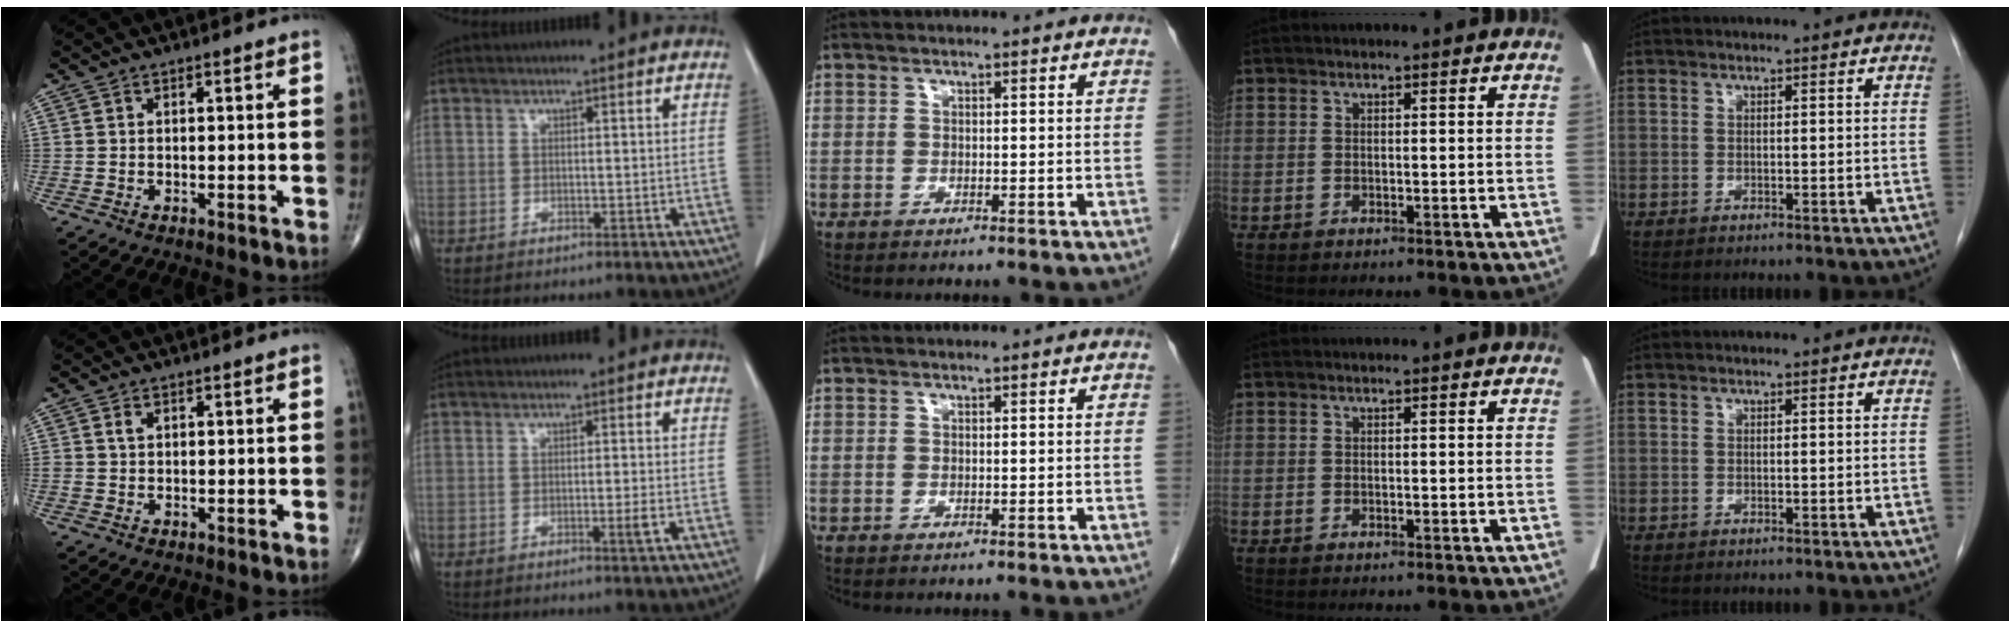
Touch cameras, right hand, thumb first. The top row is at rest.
{"thumb": {"total": 1.4, "force": [0.6, 1.0, 0.8], "torque": [-0.015, 0.001, 0.013]}, "index": {"total": 1.4, "force": [-0.5, -0.3, 1.2], "torque": [-0.020, -0.005, -0.009]}}